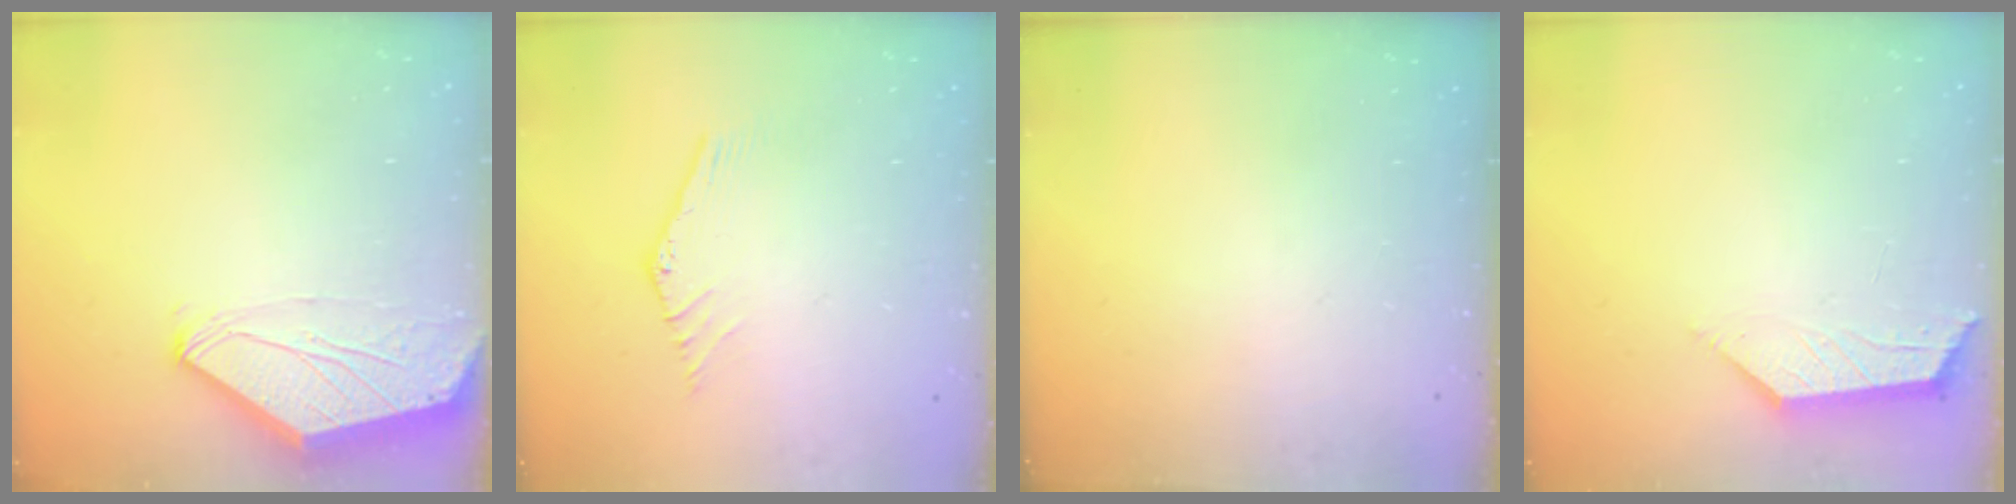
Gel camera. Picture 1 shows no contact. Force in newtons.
{"total": 1.4, "press": 1.3, "slide": 0.1}
{"total": 0.0}
{"total": 1.9, "press": 1.9, "slide": 0.3}